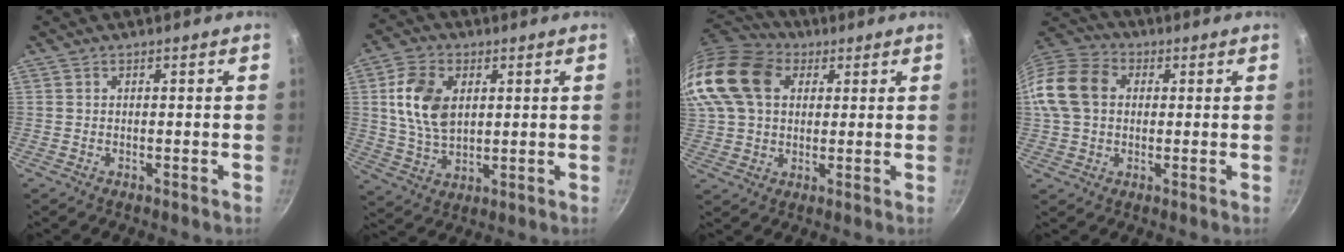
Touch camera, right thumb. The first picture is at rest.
{"total": 11.4, "force": [2.5, 7.4, 8.2], "torque": [-0.143, -0.007, 0.051]}
{"total": 20.6, "force": [6.5, 15.1, 12.4], "torque": [-0.270, 0.025, 0.108]}
{"total": 13.6, "force": [1.5, 10.6, 8.5], "torque": [-0.149, 0.027, 0.011]}